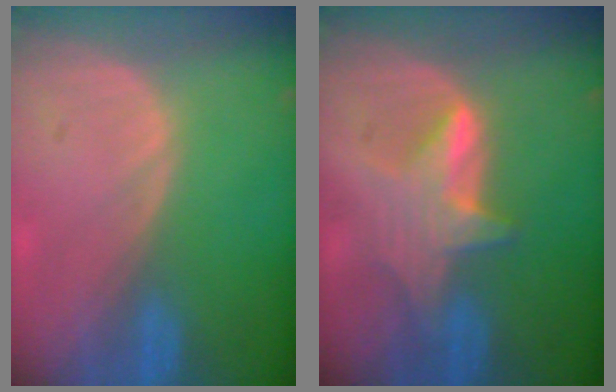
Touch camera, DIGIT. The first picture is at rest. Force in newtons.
{"total": 5.8, "press": 5.8, "slide": 0.8}